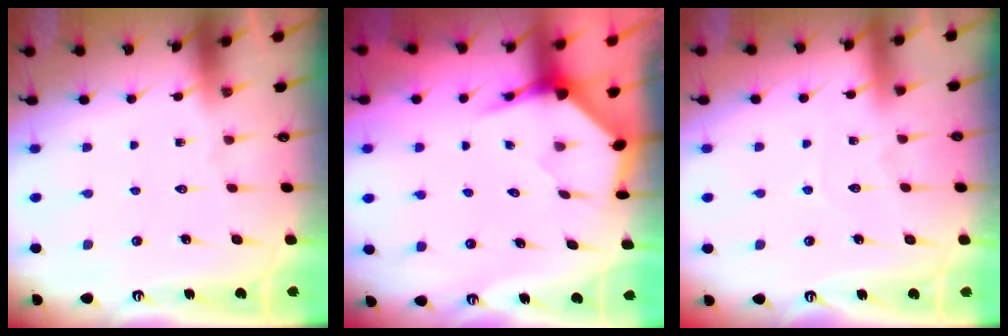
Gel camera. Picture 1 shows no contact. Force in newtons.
{"total": 3.9, "press": 3.8, "slide": 0.5}
{"total": 4.2, "press": 4.2, "slide": 0.4}